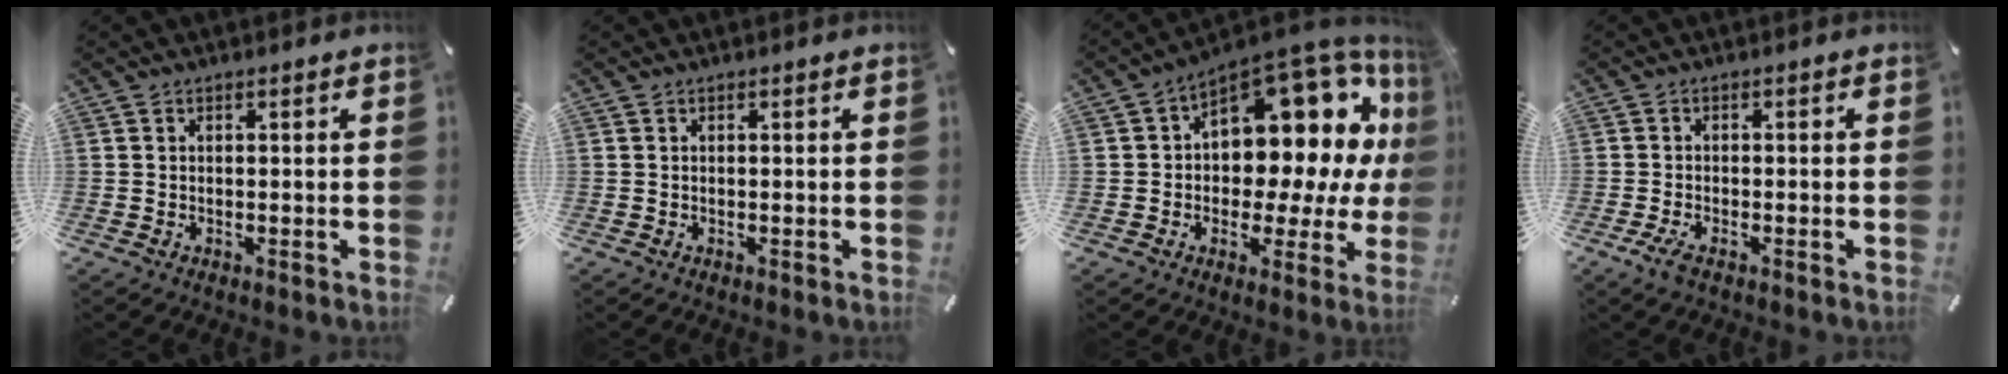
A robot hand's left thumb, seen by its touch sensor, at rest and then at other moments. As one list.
[{"total": 0.0}, {"total": 15.2, "force": [7.4, 9.1, 9.6], "torque": [-0.111, -0.090, 0.122]}, {"total": 2.8, "force": [-1.6, 0.9, 2.1], "torque": [-0.046, 0.001, -0.032]}]